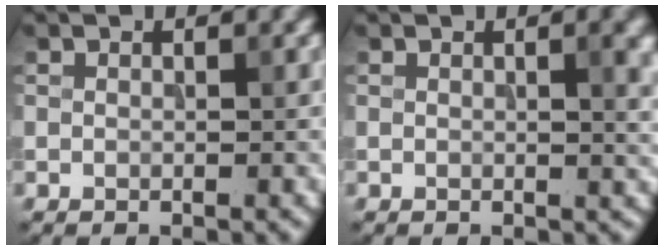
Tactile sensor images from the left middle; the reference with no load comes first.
{"total": 2.6, "force": [0.7, 0.6, 2.4], "torque": [-0.030, 0.000, 0.011]}